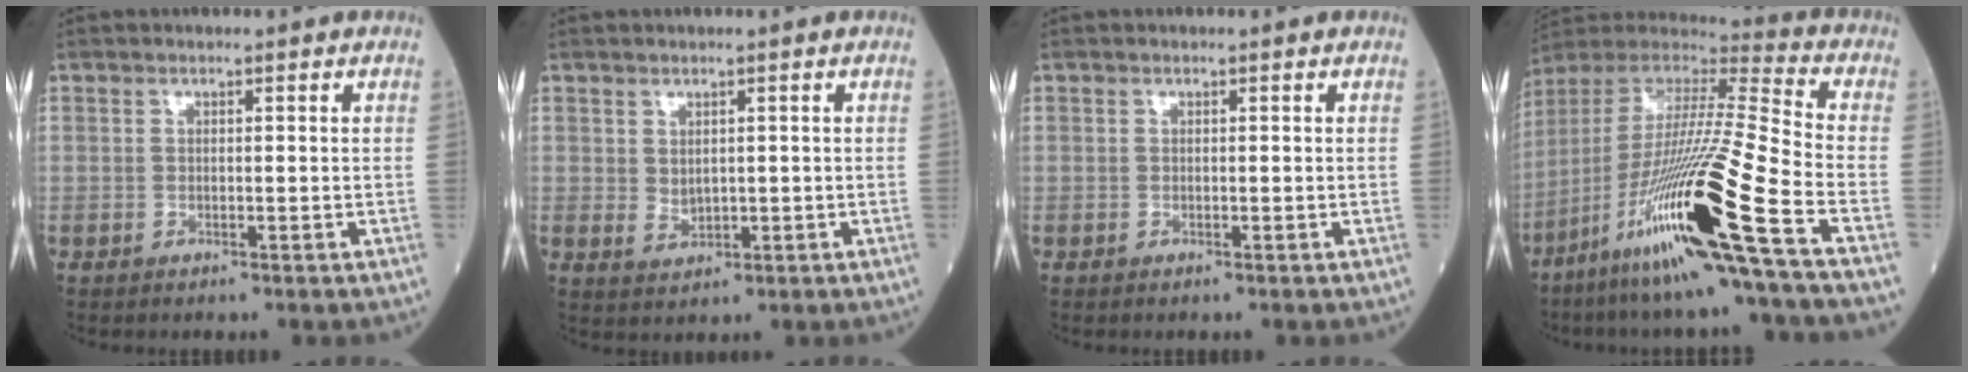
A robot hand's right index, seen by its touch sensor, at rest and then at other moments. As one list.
[{"total": 2.3, "force": [0.4, 1.6, 1.6], "torque": [-0.032, -0.003, 0.016]}, {"total": 0.0}, {"total": 24.2, "force": [-11.6, -1.0, 21.2], "torque": [-0.420, -0.051, -0.224]}]